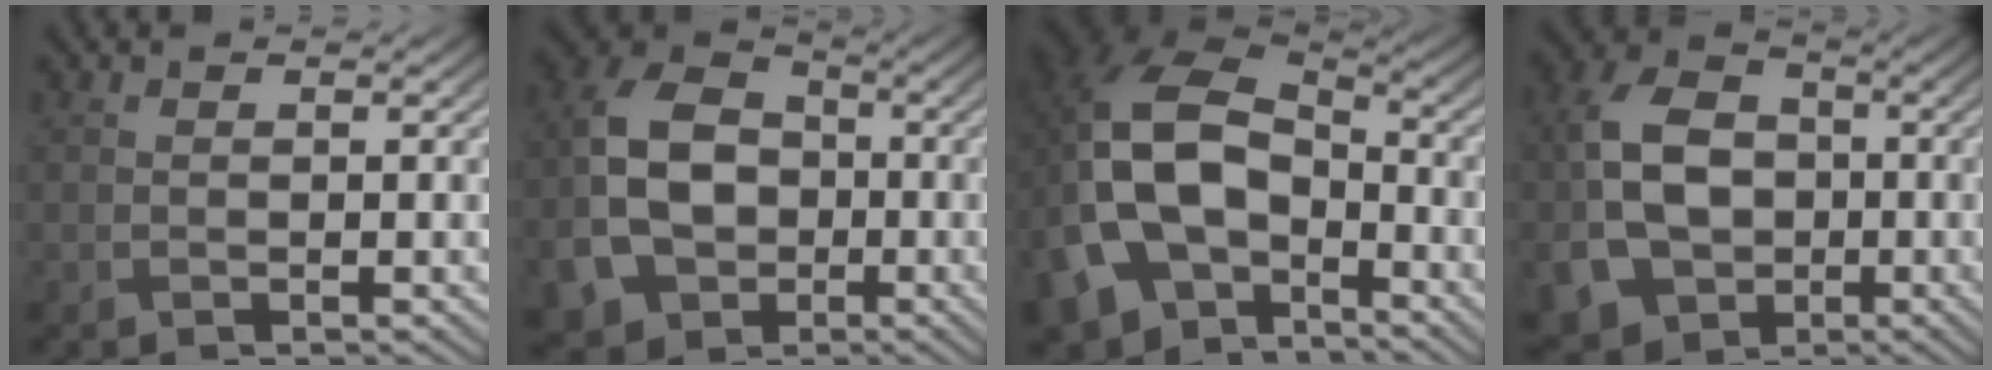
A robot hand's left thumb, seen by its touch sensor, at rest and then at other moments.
{"total": 12.6, "force": [-3.2, 9.6, 7.5], "torque": [-0.191, -0.029, -0.066]}
{"total": 15.4, "force": [-5.2, 10.9, 9.6], "torque": [-0.250, -0.041, -0.092]}
{"total": 12.0, "force": [-1.8, 9.5, 7.1], "torque": [-0.193, -0.033, -0.031]}